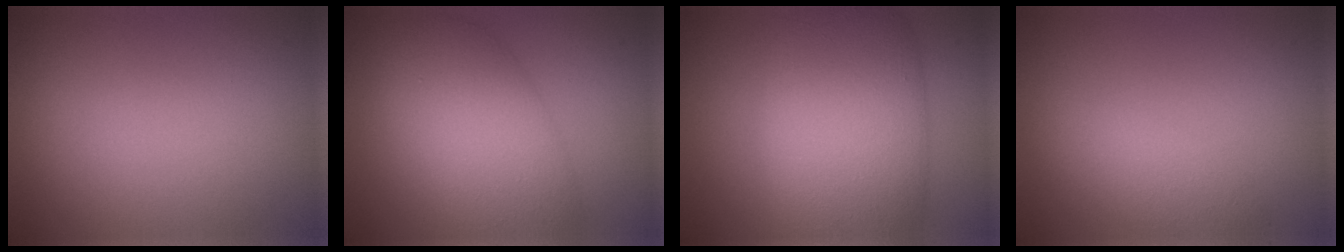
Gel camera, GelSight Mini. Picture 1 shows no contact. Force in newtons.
{"total": 8.3, "press": 8.3, "slide": 0.3}
{"total": 11.0, "press": 11.0, "slide": 0.5}
{"total": 3.1, "press": 3.1, "slide": 0.2}